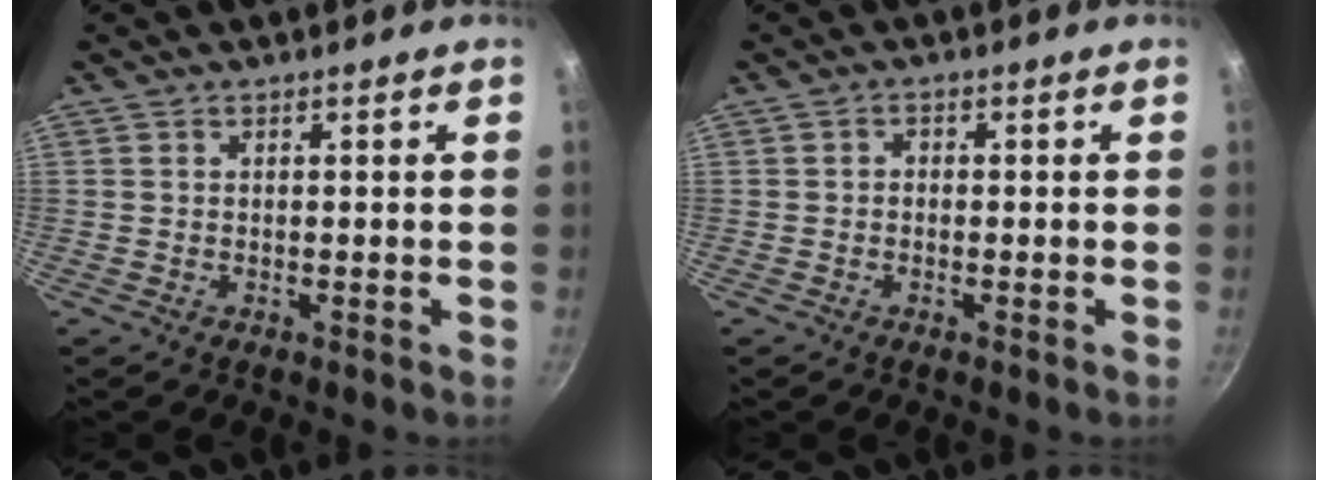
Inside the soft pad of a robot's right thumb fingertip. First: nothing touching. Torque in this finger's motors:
{"motor_torque": [-0.36, 0.13, 0.08, 0.27, -0.08]}